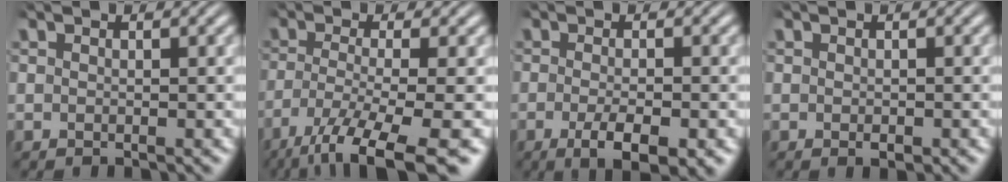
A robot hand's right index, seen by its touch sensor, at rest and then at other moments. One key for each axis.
{"total": 8.7, "fx": -5.3, "fy": 2.7, "fz": 6.4, "tx": -0.111, "ty": -0.049, "tz": -0.058}
{"total": 5.0, "fx": -2.7, "fy": 1.7, "fz": 3.9, "tx": -0.071, "ty": -0.019, "tz": -0.033}
{"total": 0.9, "fx": -0.5, "fy": 0.4, "fz": 0.6, "tx": -0.012, "ty": -0.003, "tz": -0.006}